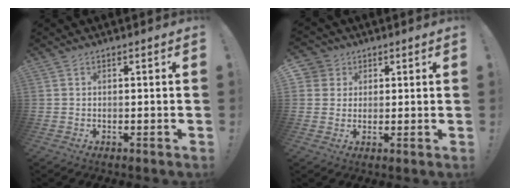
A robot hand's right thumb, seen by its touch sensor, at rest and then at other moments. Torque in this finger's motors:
{"motor_torque": [0.67, 2.37, 0.52, 0.06, 0.32]}